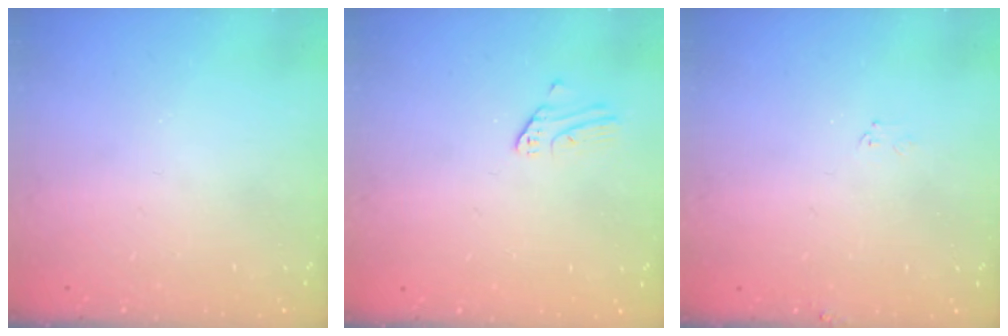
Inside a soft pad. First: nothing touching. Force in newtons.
{"total": 2.1, "press": 2.1, "slide": 0.2}
{"total": 4.5, "press": 4.5, "slide": 0.4}